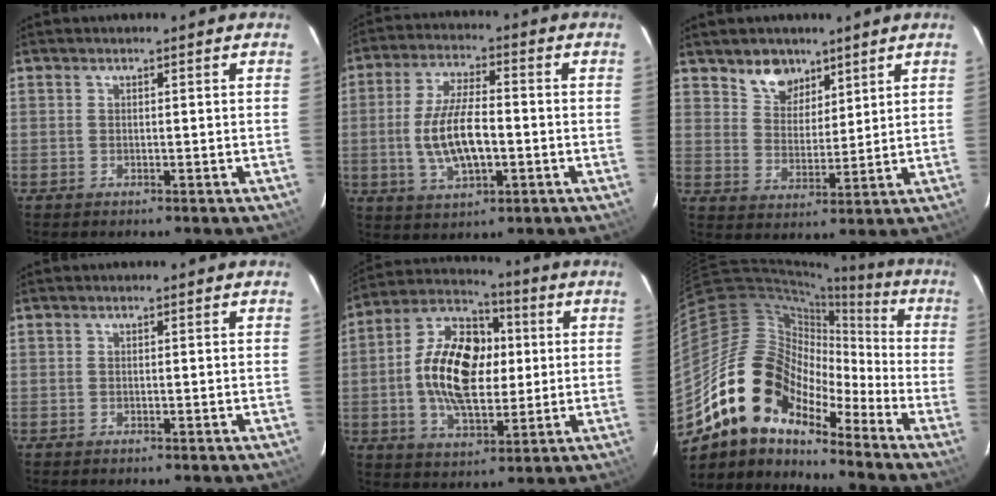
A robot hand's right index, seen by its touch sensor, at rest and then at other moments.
{"total": 11.6, "force": [-1.8, 4.7, 10.5], "torque": [-0.209, 0.000, -0.026]}
{"total": 7.0, "force": [5.2, 4.3, 2.0], "torque": [-0.030, 0.013, 0.099]}
{"total": 0.0}
{"total": 17.7, "force": [0.7, 10.5, 14.2], "torque": [-0.277, 0.022, 0.010]}
{"total": 15.5, "force": [-11.5, 7.6, 7.1], "torque": [-0.127, 0.014, -0.227]}